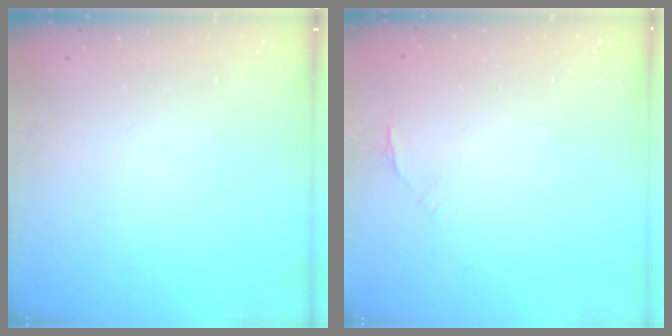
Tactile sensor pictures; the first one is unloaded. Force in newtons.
{"total": 1.5, "press": 1.4, "slide": 0.5}